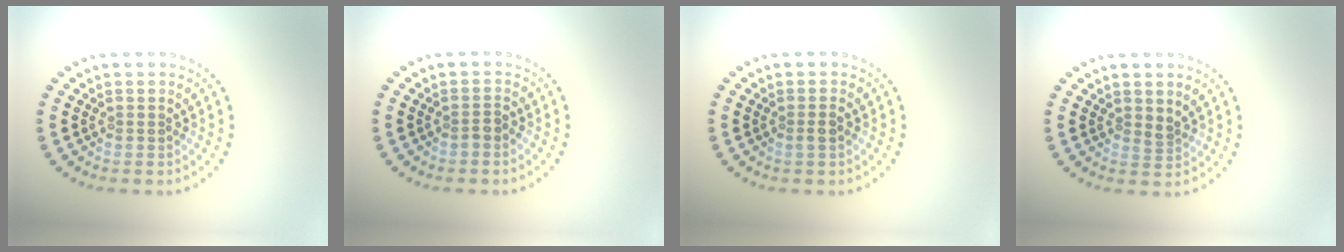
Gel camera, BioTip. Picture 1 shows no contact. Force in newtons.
{"total": 1.0, "press": 0.8, "slide": 0.6}
{"total": 1.0, "press": 0.8, "slide": 0.5}
{"total": 1.1, "press": 0.8, "slide": 0.6}